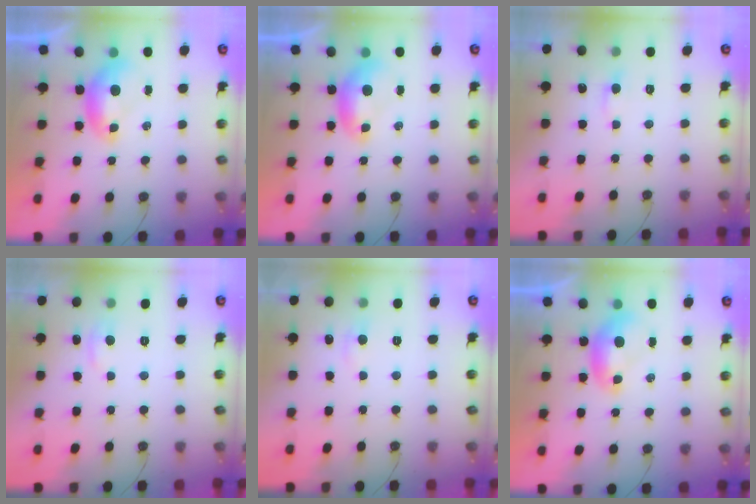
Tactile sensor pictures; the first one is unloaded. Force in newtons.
{"total": 0.0}
{"total": 1.8, "press": 1.7, "slide": 0.5}
{"total": 0.9, "press": 0.2, "slide": 0.9}
{"total": 1.1, "press": 0.8, "slide": 0.8}
{"total": 0.0}